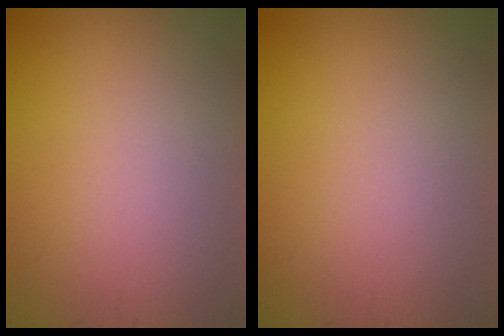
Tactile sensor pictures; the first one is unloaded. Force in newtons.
{"total": 0.0}